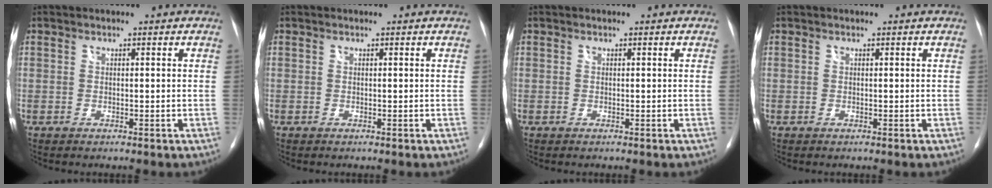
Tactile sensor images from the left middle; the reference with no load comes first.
{"total": 0.0}
{"total": 0.0}
{"total": 0.0}